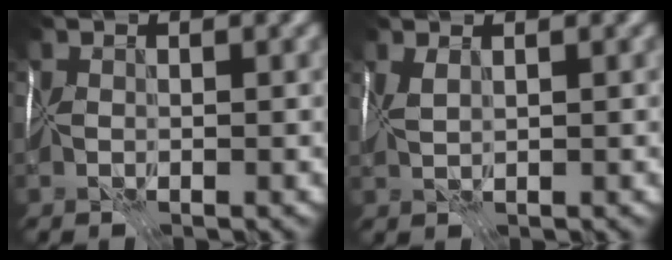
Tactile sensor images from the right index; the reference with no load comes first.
{"total": 1.2, "force": [0.7, -1.0, 0.1], "torque": [0.003, 0.000, 0.021]}